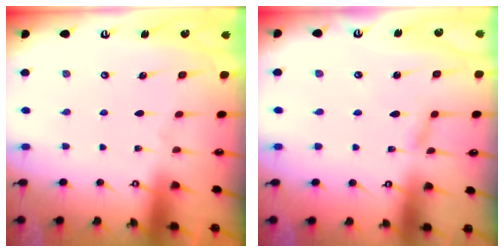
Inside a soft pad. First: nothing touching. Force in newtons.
{"total": 2.8, "press": 2.8, "slide": 0.3}